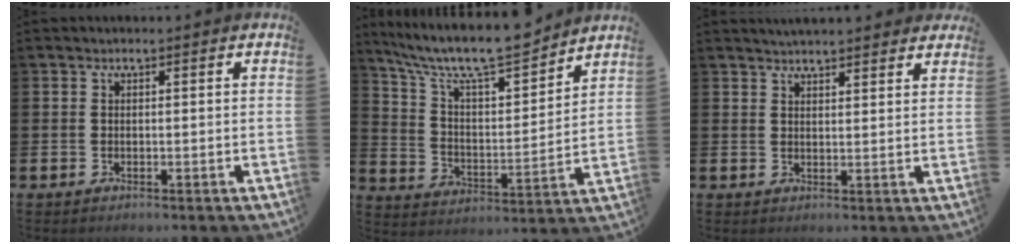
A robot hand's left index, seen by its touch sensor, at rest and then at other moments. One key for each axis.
{"total": 10.2, "fx": 9.4, "fy": 1.8, "fz": 3.7, "tx": -0.101, "ty": -0.067, "tz": 0.160}
{"total": 3.7, "fx": 3.6, "fy": 0.4, "fz": 0.5, "tx": -0.010, "ty": -0.015, "tz": 0.067}